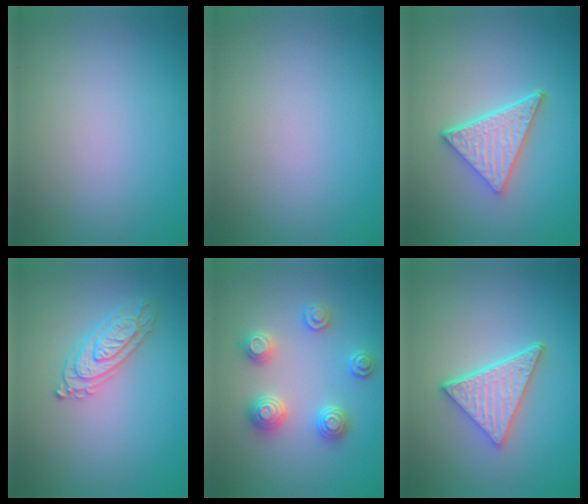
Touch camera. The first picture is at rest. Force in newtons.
{"total": 0.0}
{"total": 5.1, "press": 3.7, "slide": 3.4}
{"total": 3.0, "press": 2.9, "slide": 0.7}
{"total": 3.2, "press": 3.2, "slide": 0.4}
{"total": 5.1, "press": 3.8, "slide": 3.4}